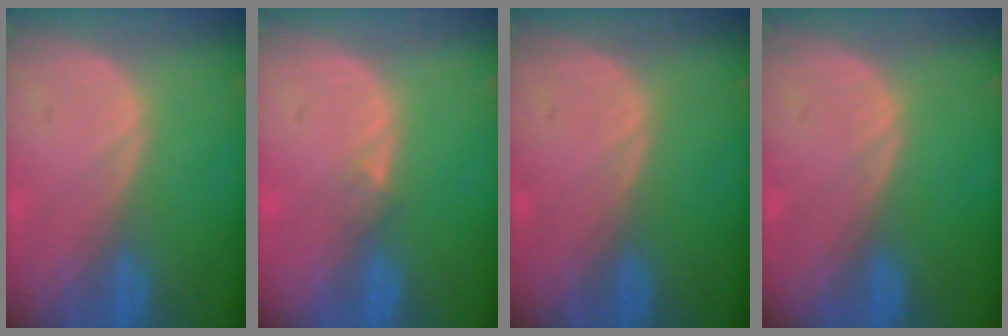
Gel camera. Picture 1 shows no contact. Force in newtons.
{"total": 1.2, "press": 0.9, "slide": 0.9}
{"total": 0.0}
{"total": 0.0}